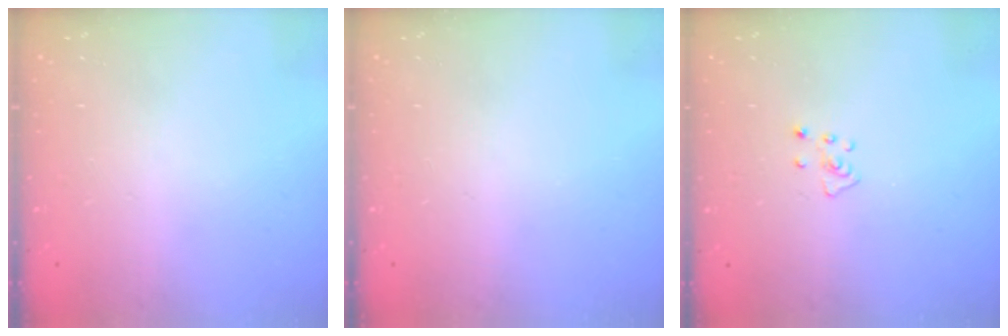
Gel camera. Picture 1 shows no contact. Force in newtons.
{"total": 0.0}
{"total": 4.1, "press": 4.0, "slide": 0.5}